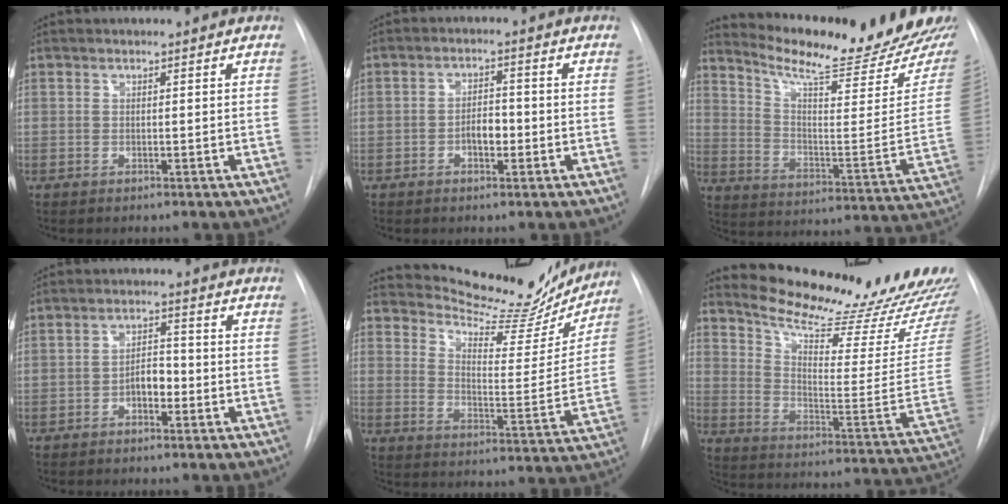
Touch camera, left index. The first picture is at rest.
{"total": 3.3, "force": [-1.1, 1.6, 2.6], "torque": [-0.041, 0.007, -0.018]}
{"total": 23.1, "force": [21.2, 1.7, 8.9], "torque": [-0.142, -0.096, 0.286]}
{"total": 3.5, "force": [-1.4, 1.8, 2.7], "torque": [-0.041, 0.010, -0.027]}
{"total": 17.6, "force": [16.8, 3.8, 3.9], "torque": [-0.050, -0.049, 0.218]}
{"total": 27.4, "force": [24.1, 3.6, 12.4], "torque": [-0.187, -0.103, 0.312]}